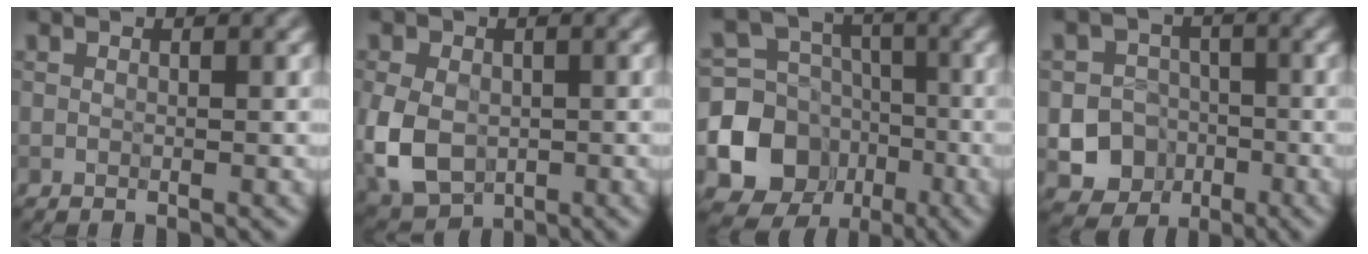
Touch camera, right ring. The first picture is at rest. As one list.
[{"total": 7.4, "force": [-1.3, 5.5, 4.7], "torque": [-0.122, -0.021, -0.022]}, {"total": 9.5, "force": [-3.0, 8.3, 3.6], "torque": [-0.085, -0.009, -0.063]}, {"total": 9.4, "force": [-3.3, 8.6, 2.1], "torque": [-0.010, -0.023, -0.076]}]